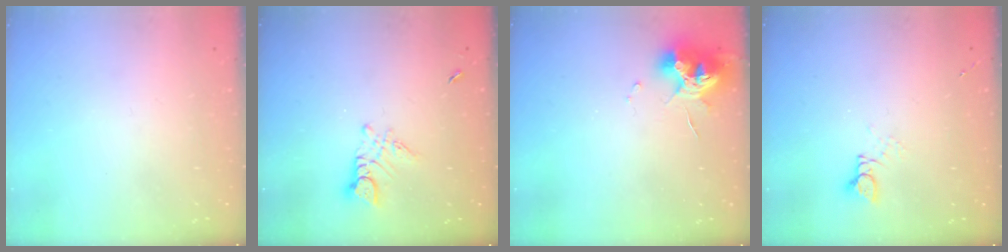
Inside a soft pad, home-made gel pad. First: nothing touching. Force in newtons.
{"total": 4.7, "press": 4.6, "slide": 0.4}
{"total": 10.8, "press": 10.7, "slide": 1.0}
{"total": 2.4, "press": 2.4, "slide": 0.3}